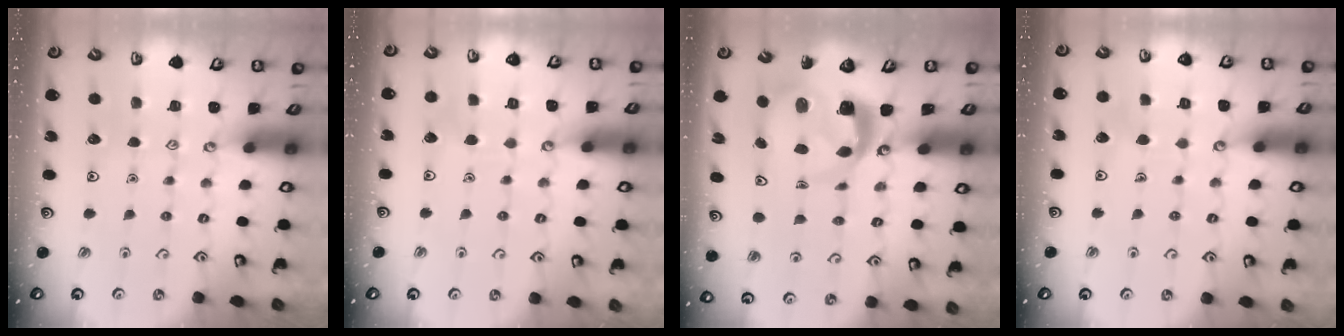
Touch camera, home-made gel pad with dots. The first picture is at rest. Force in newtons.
{"total": 2.6, "press": 2.6, "slide": 0.1}
{"total": 5.1, "press": 5.1, "slide": 0.7}
{"total": 2.2, "press": 2.2, "slide": 0.1}